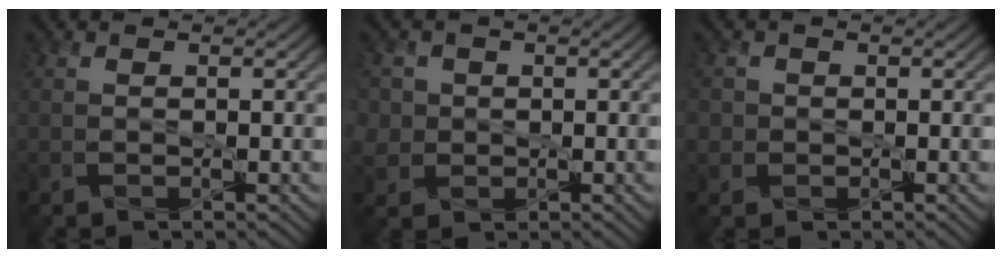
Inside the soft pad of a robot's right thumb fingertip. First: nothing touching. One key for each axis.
{"total": 3.7, "fx": 0.4, "fy": 3.6, "fz": 0.9, "tx": -0.035, "ty": 0.001, "tz": 0.002}
{"total": 1.6, "fx": 0.0, "fy": 1.6, "fz": 0.2, "tx": -0.004, "ty": -0.002, "tz": 0.001}